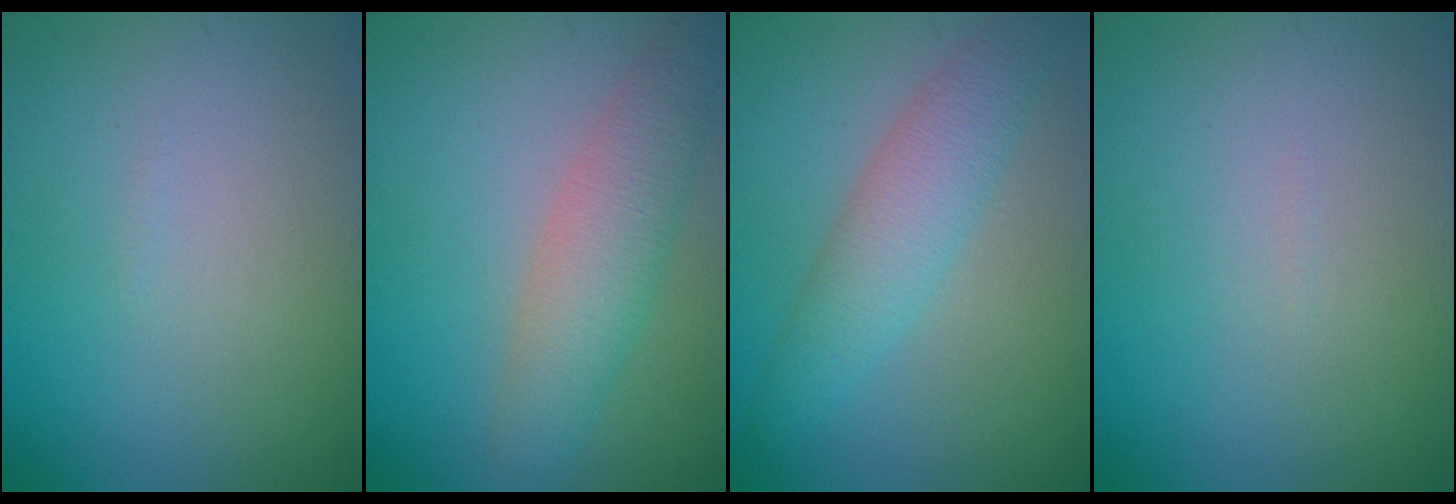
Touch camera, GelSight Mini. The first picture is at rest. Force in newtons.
{"total": 4.5, "press": 4.5, "slide": 0.2}
{"total": 4.1, "press": 4.1, "slide": 0.1}
{"total": 0.0}